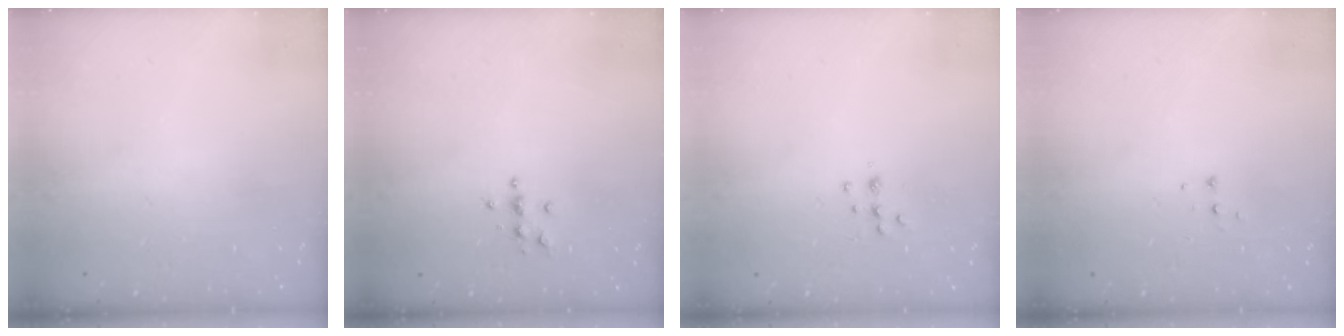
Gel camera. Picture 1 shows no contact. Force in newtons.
{"total": 3.7, "press": 3.7, "slide": 0.4}
{"total": 5.8, "press": 5.8, "slide": 0.4}
{"total": 3.9, "press": 3.9, "slide": 0.4}